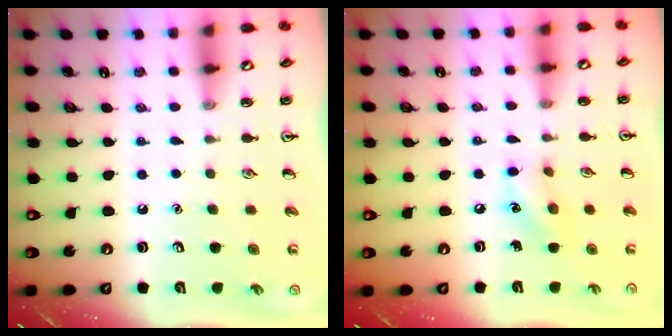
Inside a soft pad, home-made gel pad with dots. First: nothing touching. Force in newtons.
{"total": 8.4, "press": 8.3, "slide": 1.2}